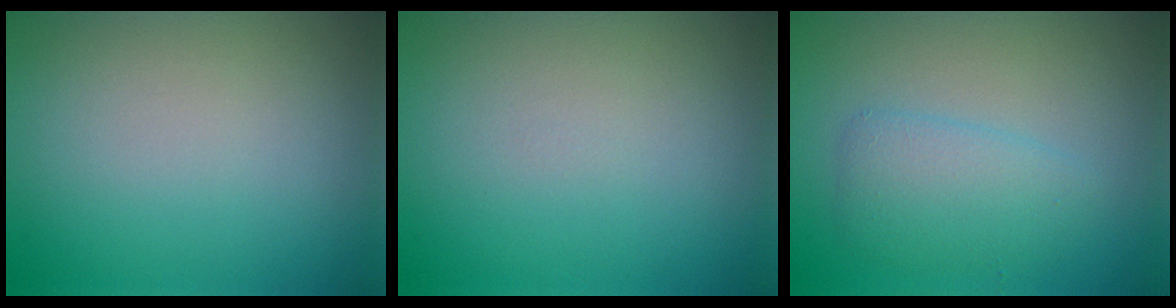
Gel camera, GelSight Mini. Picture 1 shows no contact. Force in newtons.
{"total": 0.0}
{"total": 2.8, "press": 2.8, "slide": 0.1}